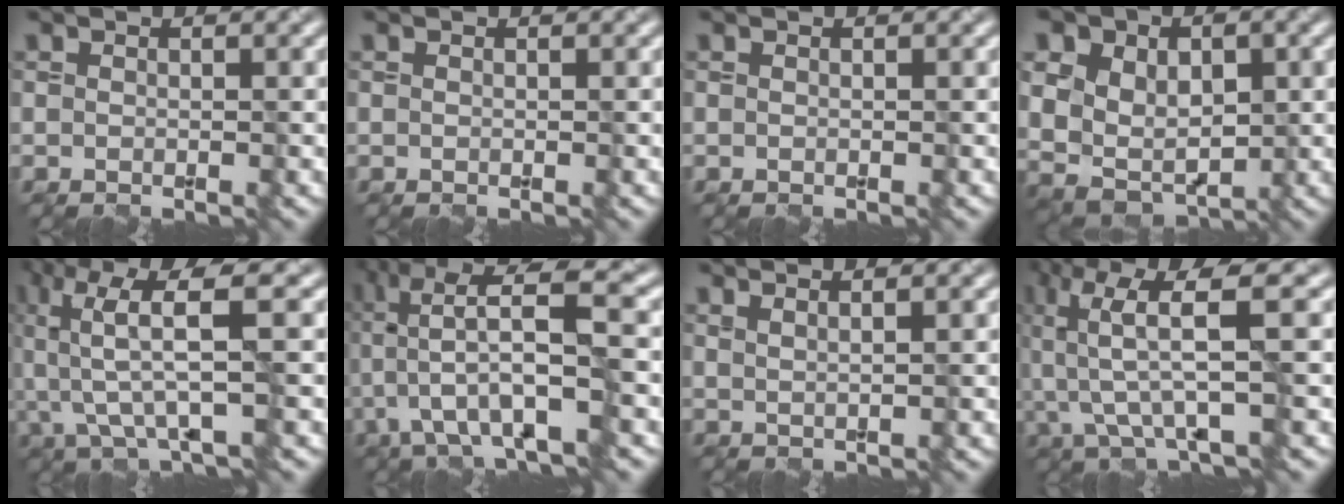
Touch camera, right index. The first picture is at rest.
{"total": 0.0}
{"total": 0.0}
{"total": 8.1, "force": [1.6, 6.2, 4.9], "torque": [-0.071, 0.018, 0.023]}
{"total": 5.8, "force": [0.5, 1.0, 5.7], "torque": [-0.132, 0.004, 0.014]}
{"total": 9.1, "force": [-0.8, 2.4, 8.8], "torque": [-0.167, 0.008, -0.008]}
{"total": 2.6, "force": [1.6, 1.1, 1.7], "torque": [-0.012, 0.018, 0.003]}
{"total": 5.7, "force": [0.2, 0.9, 5.6], "torque": [-0.130, 0.003, 0.011]}